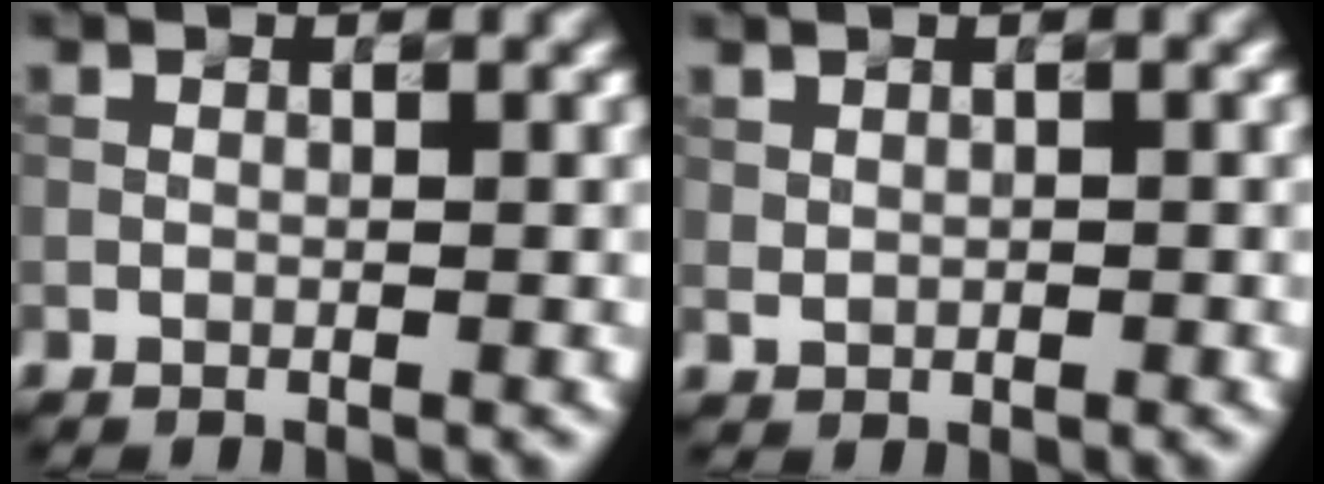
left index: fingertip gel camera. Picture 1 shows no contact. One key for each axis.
{"total": 1.1, "fx": 0.5, "fy": 0.8, "fz": 0.4, "tx": -0.006, "ty": -0.002, "tz": 0.016}